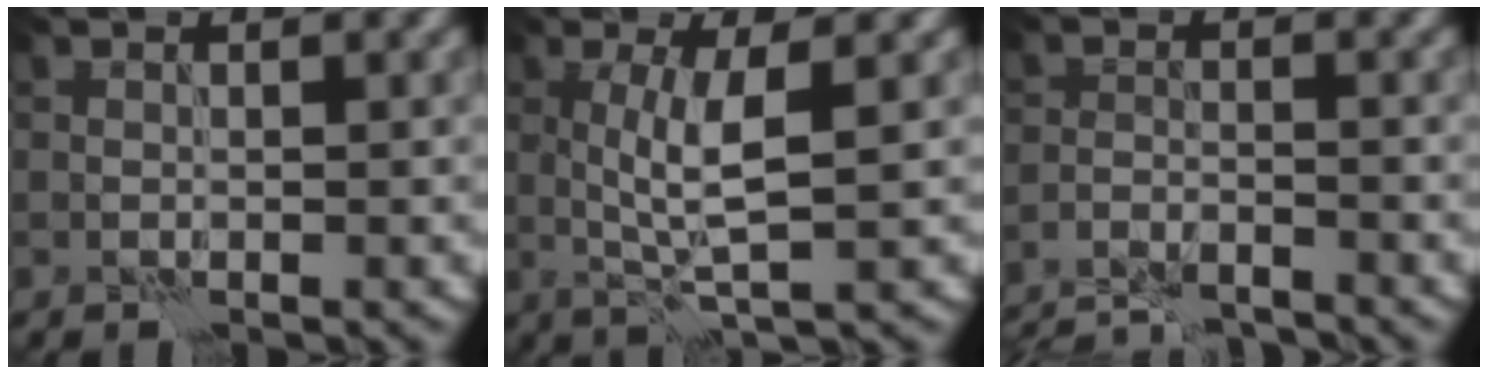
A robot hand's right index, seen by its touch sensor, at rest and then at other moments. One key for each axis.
{"total": 4.2, "fx": 0.4, "fy": 0.6, "fz": 4.2, "tx": -0.085, "ty": -0.002, "tz": 0.012}
{"total": 5.4, "fx": -5.2, "fy": 0.8, "fz": 1.4, "tx": -0.028, "ty": -0.009, "tz": -0.087}